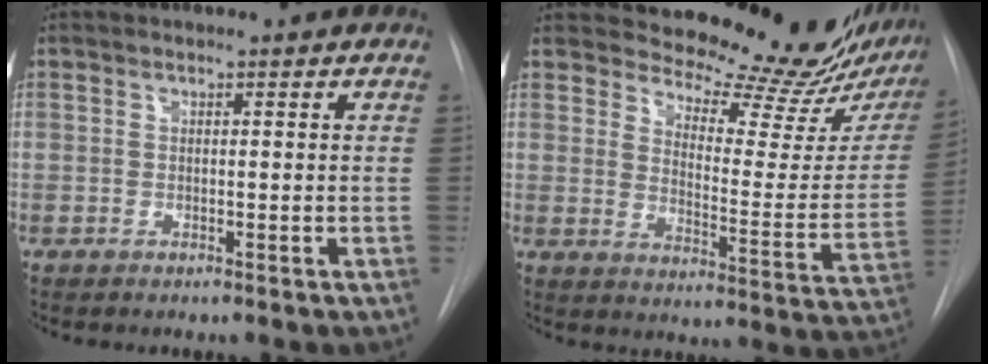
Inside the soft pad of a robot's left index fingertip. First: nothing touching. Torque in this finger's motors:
{"motor_torque": [0.99, -1.15, 0.38, 0.04]}